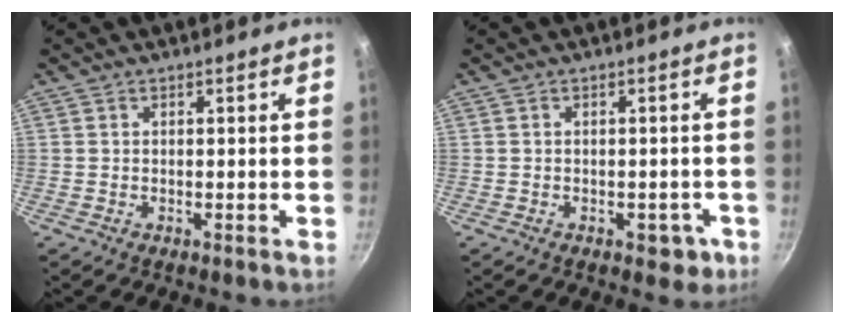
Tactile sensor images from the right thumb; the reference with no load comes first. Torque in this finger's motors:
{"motor_torque": [-0.24, -0.01, -0.29, 0.15, 0.00]}